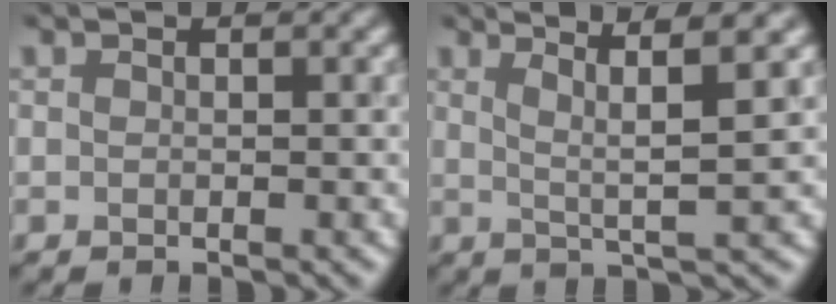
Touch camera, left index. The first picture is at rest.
{"total": 4.2, "force": [2.1, 0.1, 3.7], "torque": [-0.071, 0.010, 0.053]}